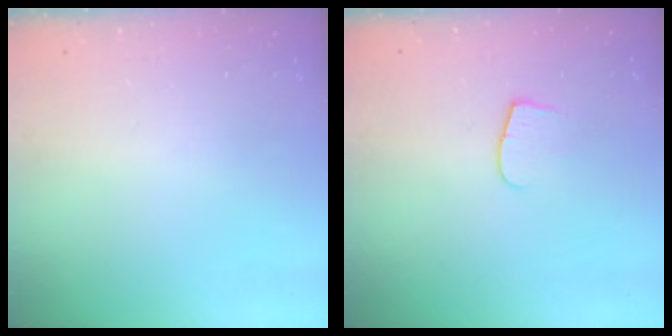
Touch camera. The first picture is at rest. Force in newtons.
{"total": 5.7, "press": 5.7, "slide": 0.5}